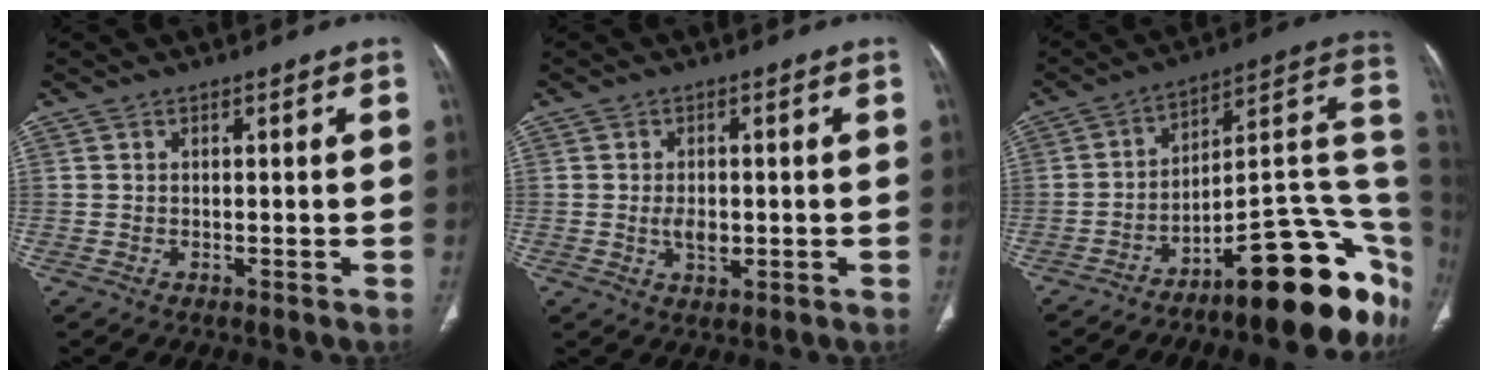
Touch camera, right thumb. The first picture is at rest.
{"total": 3.8, "force": [-0.5, 2.2, 3.1], "torque": [-0.049, -0.002, -0.006]}
{"total": 25.1, "force": [-11.9, 7.9, 20.6], "torque": [-0.158, 0.109, -0.165]}